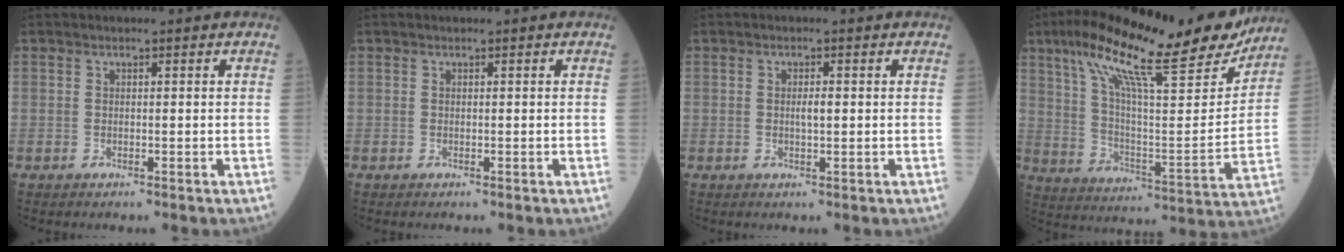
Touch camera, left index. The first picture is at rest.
{"total": 0.0}
{"total": 1.5, "force": [0.0, 0.3, 1.5], "torque": [-0.027, -0.001, -0.001]}
{"total": 24.2, "force": [18.4, 3.4, 15.4], "torque": [-0.257, 0.012, 0.280]}